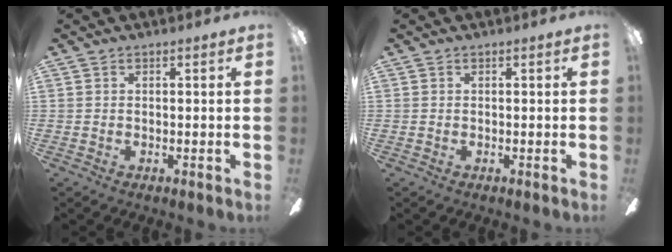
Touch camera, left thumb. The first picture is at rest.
{"total": 0.0}